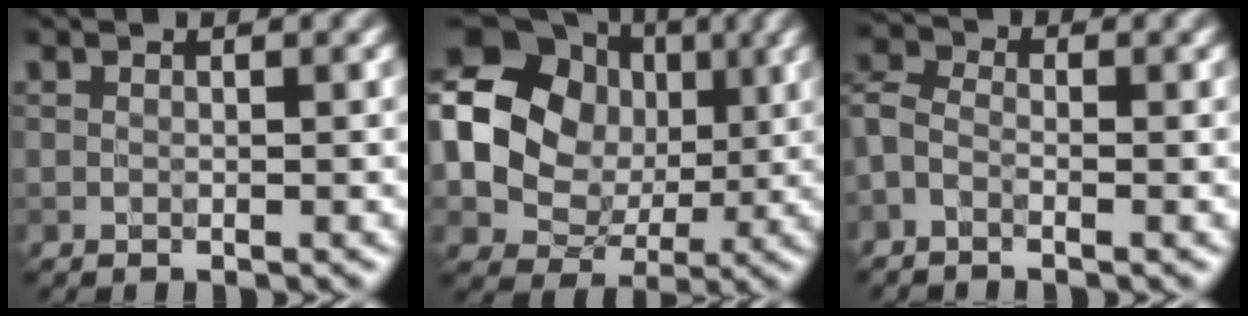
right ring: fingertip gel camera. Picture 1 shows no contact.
{"total": 15.6, "force": [2.6, 13.3, 7.7], "torque": [-0.177, 0.036, 0.040]}
{"total": 1.8, "force": [-1.5, 0.6, 0.6], "torque": [-0.025, 0.008, -0.025]}